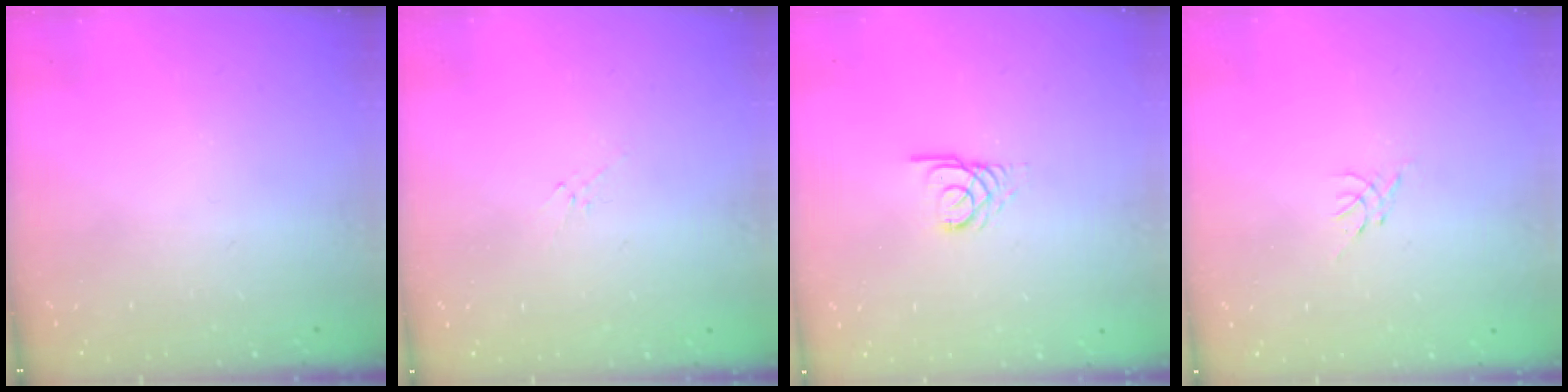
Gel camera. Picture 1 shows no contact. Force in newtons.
{"total": 2.1, "press": 2.0, "slide": 0.6}
{"total": 2.4, "press": 2.4, "slide": 0.1}
{"total": 0.5, "press": 0.4, "slide": 0.3}